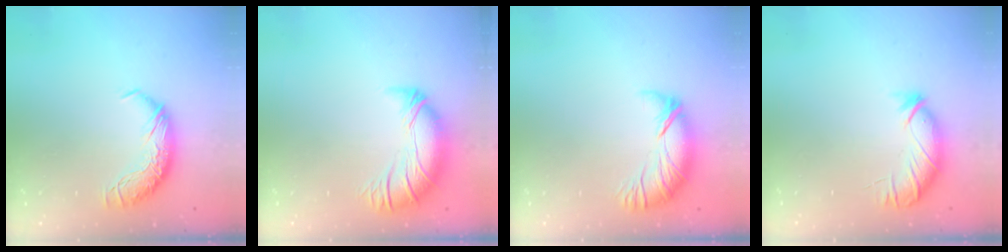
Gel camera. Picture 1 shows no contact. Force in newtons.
{"total": 2.6, "press": 0.1, "slide": 2.6}
{"total": 2.8, "press": 1.9, "slide": 2.0}
{"total": 3.6, "press": 3.5, "slide": 0.8}